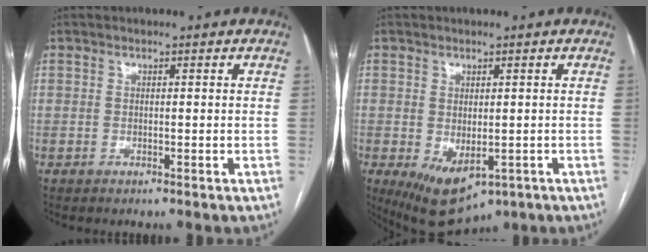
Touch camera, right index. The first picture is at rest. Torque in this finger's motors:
{"motor_torque": [1.59, -0.55, 0.42, 0.08]}